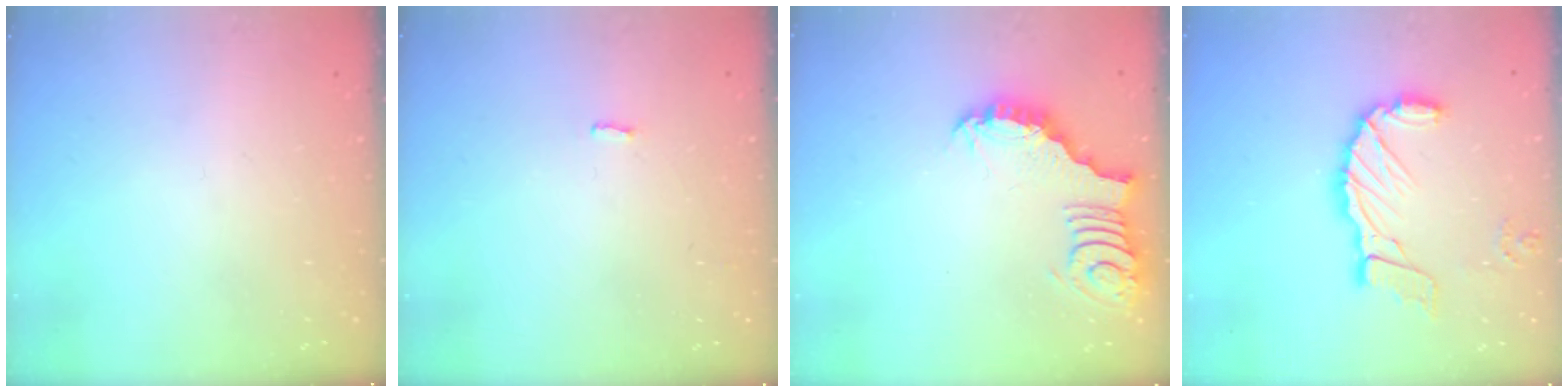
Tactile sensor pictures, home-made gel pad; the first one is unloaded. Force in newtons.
{"total": 1.6, "press": 1.6, "slide": 0.2}
{"total": 3.9, "press": 3.8, "slide": 0.8}
{"total": 12.9, "press": 12.8, "slide": 1.6}